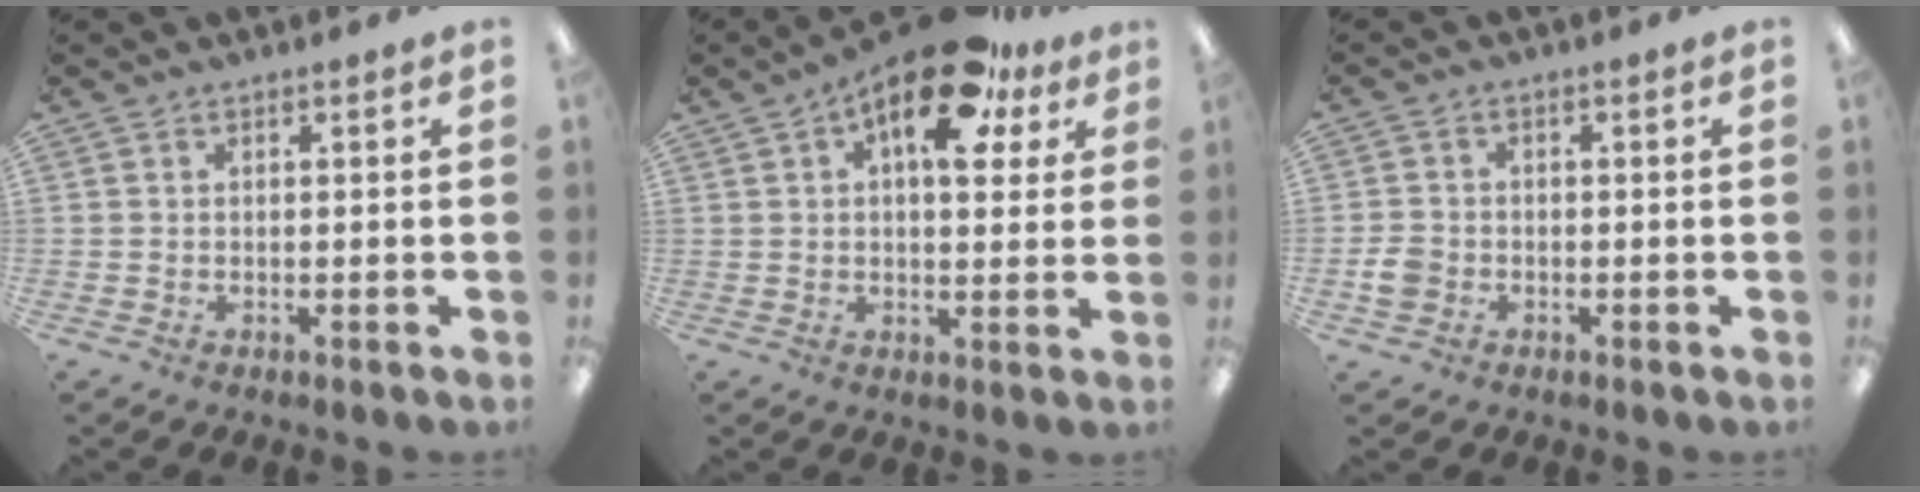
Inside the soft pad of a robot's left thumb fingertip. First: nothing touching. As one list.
[{"total": 16.9, "force": [8.7, 7.4, 12.4], "torque": [-0.177, -0.031, 0.140]}, {"total": 3.6, "force": [-1.1, 3.1, 1.6], "torque": [-0.031, 0.005, -0.021]}]